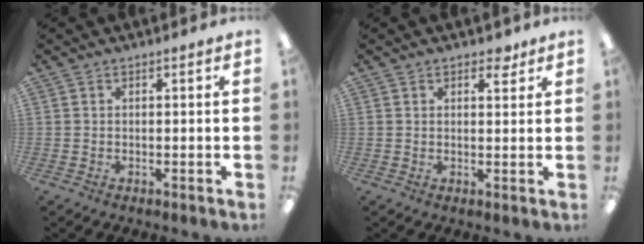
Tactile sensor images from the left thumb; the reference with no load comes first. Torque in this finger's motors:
{"motor_torque": [-0.12, -0.07, -0.34, 0.42, -0.01]}